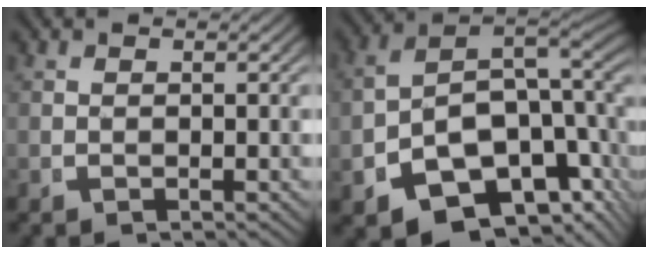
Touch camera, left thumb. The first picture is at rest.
{"total": 17.6, "force": [-1.8, 13.1, 11.6], "torque": [-0.210, -0.038, -0.029]}